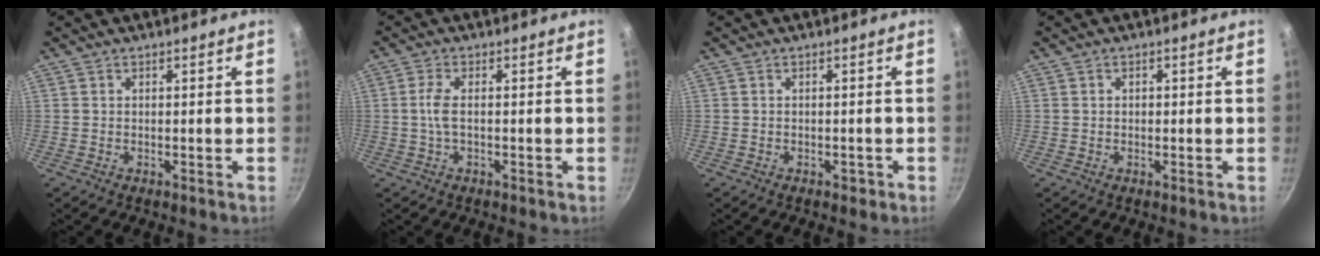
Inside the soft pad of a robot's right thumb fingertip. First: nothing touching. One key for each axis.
{"total": 3.3, "fx": -0.4, "fy": 1.2, "fz": 3.0, "tx": -0.076, "ty": 0.006, "tz": -0.012}
{"total": 1.2, "fx": -0.6, "fy": 0.8, "fz": 0.6, "tx": -0.007, "ty": 0.007, "tz": -0.002}
{"total": 0.9, "fx": 0.1, "fy": 0.7, "fz": 0.5, "tx": -0.006, "ty": 0.005, "tz": 0.001}